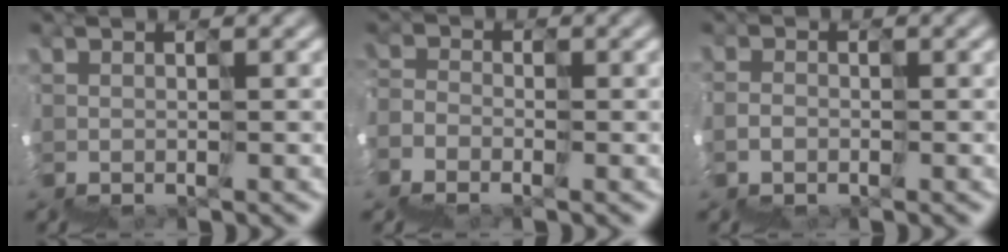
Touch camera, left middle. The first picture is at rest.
{"total": 4.6, "force": [-4.2, 1.3, -1.4], "torque": [0.037, -0.003, -0.069]}
{"total": 2.1, "force": [-1.8, 1.0, -0.4], "torque": [0.018, -0.005, -0.036]}